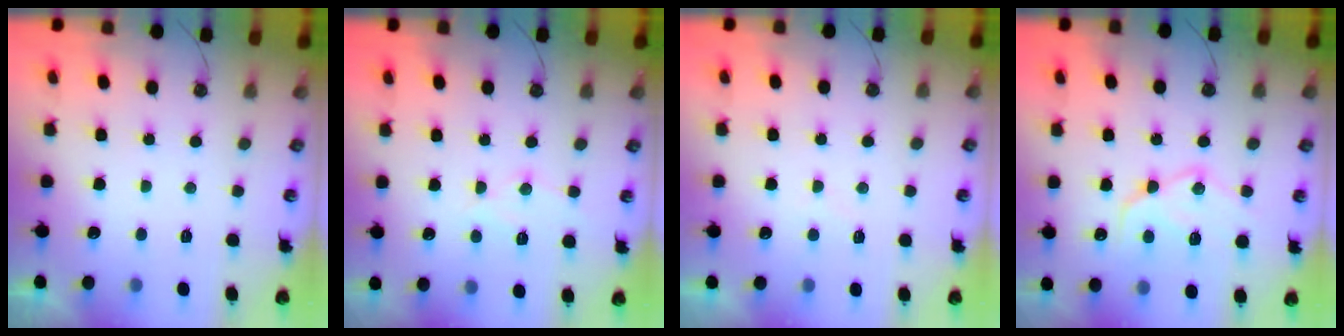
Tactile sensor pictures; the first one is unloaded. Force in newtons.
{"total": 9.2, "press": 9.1, "slide": 0.7}
{"total": 4.1, "press": 4.1, "slide": 0.4}
{"total": 15.2, "press": 15.2, "slide": 0.9}